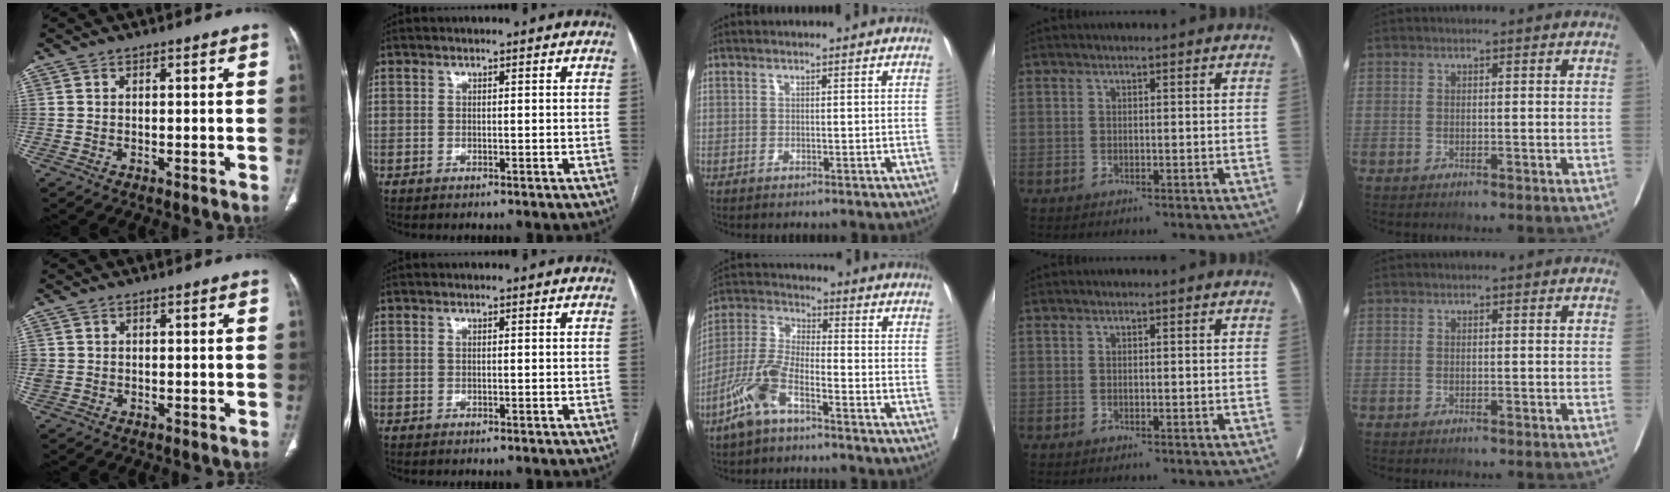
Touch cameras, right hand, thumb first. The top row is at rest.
{"thumb": {"total": 2.1, "force": [0.0, 1.8, 1.0], "torque": [-0.029, 0.006, 0.005]}, "middle": {"total": 8.7, "force": [-5.2, 2.5, 6.5], "torque": [-0.156, -0.003, -0.113]}}